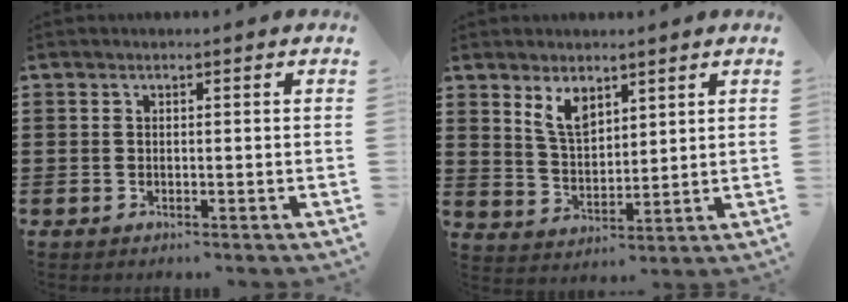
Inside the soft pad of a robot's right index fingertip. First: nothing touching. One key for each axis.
{"total": 5.4, "fx": 3.5, "fy": 2.5, "fz": 3.2, "tx": -0.073, "ty": -0.001, "tz": 0.064}